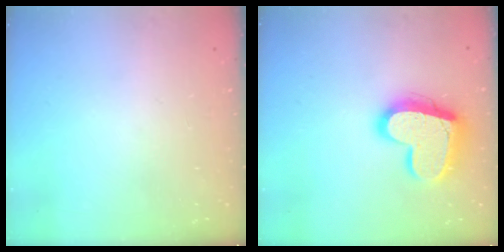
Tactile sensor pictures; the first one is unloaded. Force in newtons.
{"total": 18.1, "press": 18.1, "slide": 1.6}